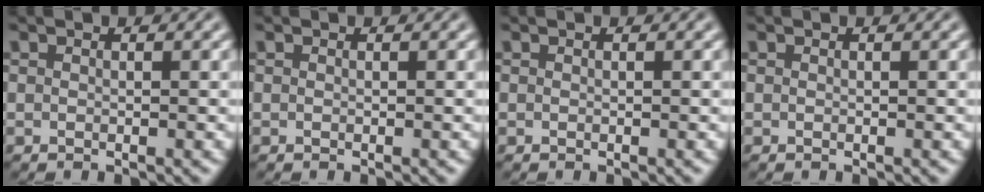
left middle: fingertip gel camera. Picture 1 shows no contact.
{"total": 0.0}
{"total": 0.0}
{"total": 0.0}